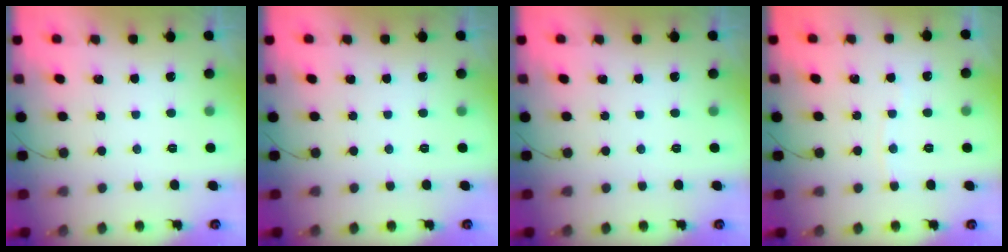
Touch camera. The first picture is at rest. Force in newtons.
{"total": 0.0}
{"total": 0.0}
{"total": 2.2, "press": 2.2, "slide": 0.2}